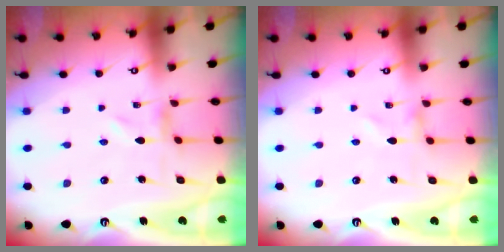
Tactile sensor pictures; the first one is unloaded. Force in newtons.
{"total": 0.8, "press": 0.8, "slide": 0.1}